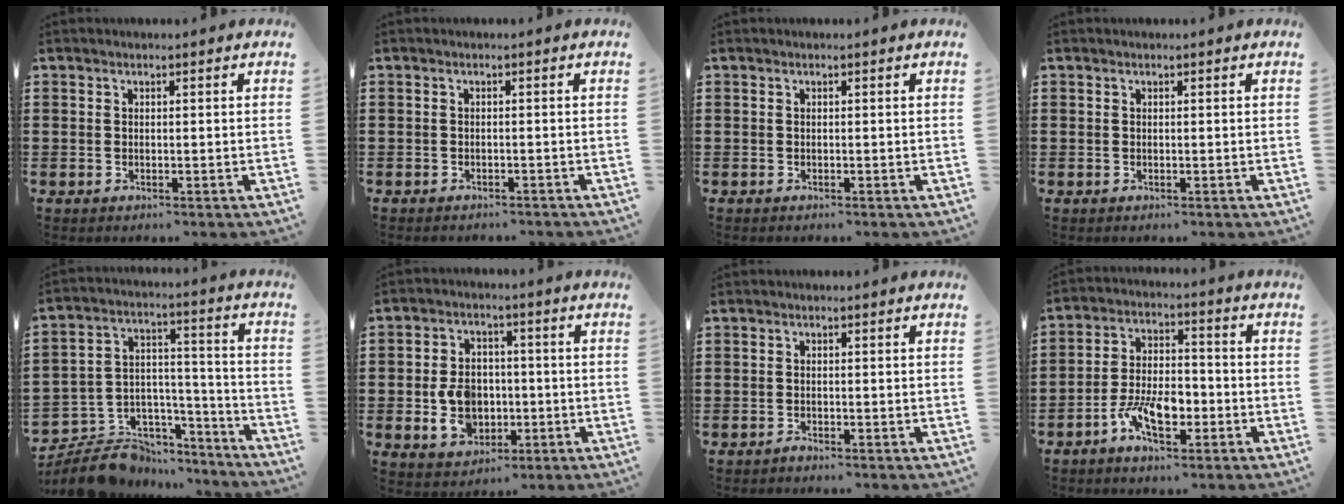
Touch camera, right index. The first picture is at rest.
{"total": 0.8, "force": [-0.8, 0.2, 0.0], "torque": [-0.004, 0.001, -0.017]}
{"total": 0.0}
{"total": 0.0}
{"total": 7.6, "force": [-6.1, 4.5, 0.6], "torque": [-0.025, 0.005, -0.112]}
{"total": 7.5, "force": [-1.2, 5.7, 4.8], "torque": [-0.107, 0.004, -0.024]}
{"total": 0.5, "force": [-0.5, 0.0, 0.1], "torque": [-0.004, -0.001, -0.011]}
{"total": 8.4, "force": [-3.9, 3.9, 6.4], "torque": [-0.135, 0.003, -0.075]}